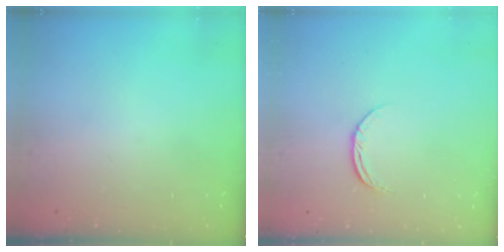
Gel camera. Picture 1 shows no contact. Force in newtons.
{"total": 4.9, "press": 4.9, "slide": 0.5}